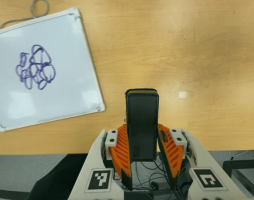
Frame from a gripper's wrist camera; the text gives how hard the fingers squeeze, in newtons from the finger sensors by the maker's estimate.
{"total": 5.3, "left": 3.7, "right": 6.8}